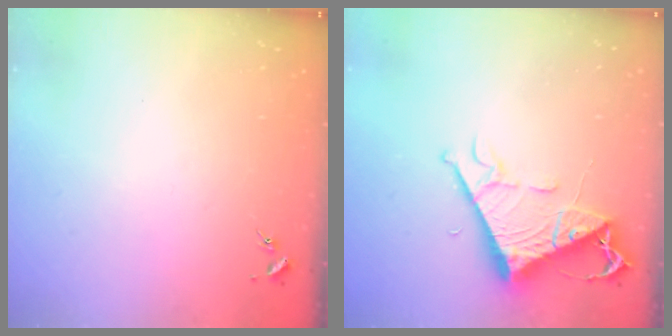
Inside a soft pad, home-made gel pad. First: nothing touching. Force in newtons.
{"total": 9.6, "press": 9.6, "slide": 0.9}